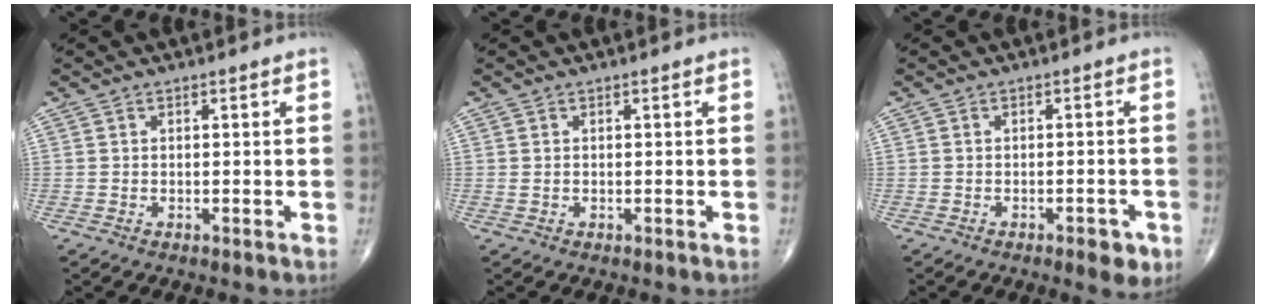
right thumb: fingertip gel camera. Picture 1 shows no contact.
{"total": 0.5, "force": [0.0, 0.4, 0.3], "torque": [-0.009, 0.004, 0.002]}
{"total": 3.9, "force": [-2.0, 1.5, 3.0], "torque": [-0.030, 0.003, -0.023]}